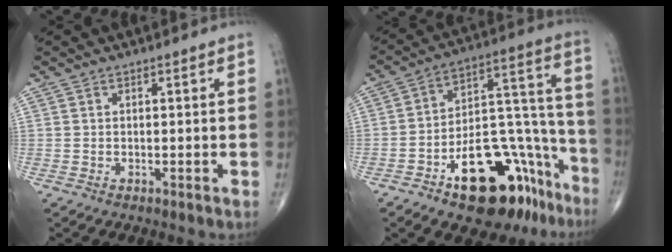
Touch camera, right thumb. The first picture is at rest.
{"total": 23.6, "force": [-13.3, 11.5, 15.8], "torque": [-0.152, 0.116, -0.193]}